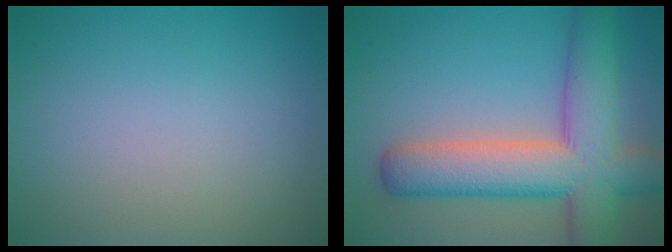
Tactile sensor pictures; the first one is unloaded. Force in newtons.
{"total": 9.4, "press": 9.4, "slide": 0.4}